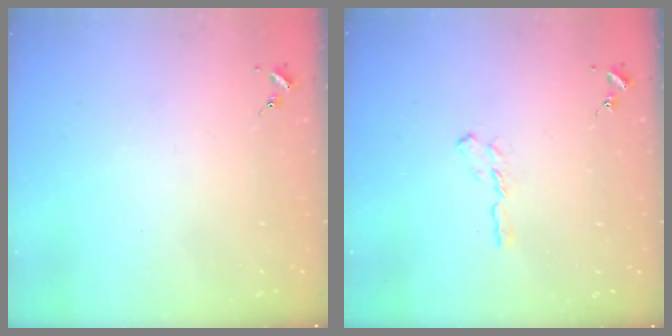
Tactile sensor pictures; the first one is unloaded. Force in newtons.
{"total": 4.9, "press": 4.8, "slide": 0.9}